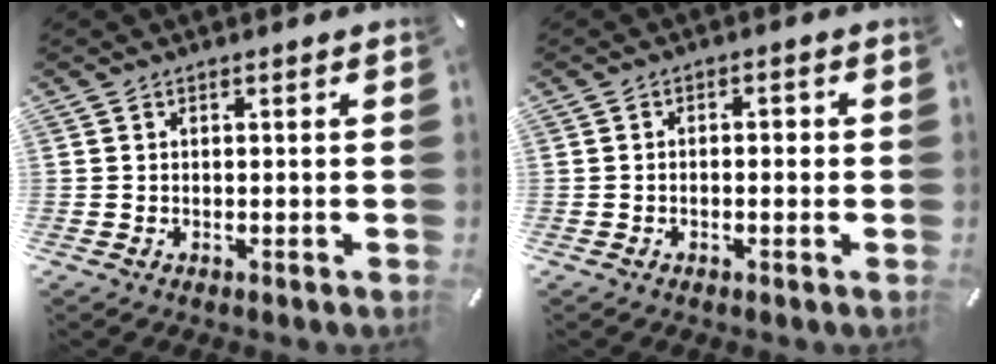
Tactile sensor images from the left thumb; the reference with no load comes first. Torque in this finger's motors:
{"motor_torque": [-0.13, -0.53, -0.07, 0.16, -0.13]}